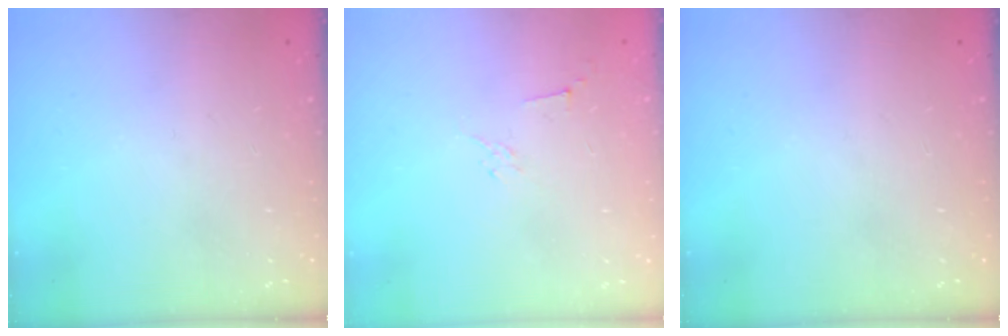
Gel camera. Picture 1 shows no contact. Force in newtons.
{"total": 2.9, "press": 2.8, "slide": 0.8}
{"total": 0.0}